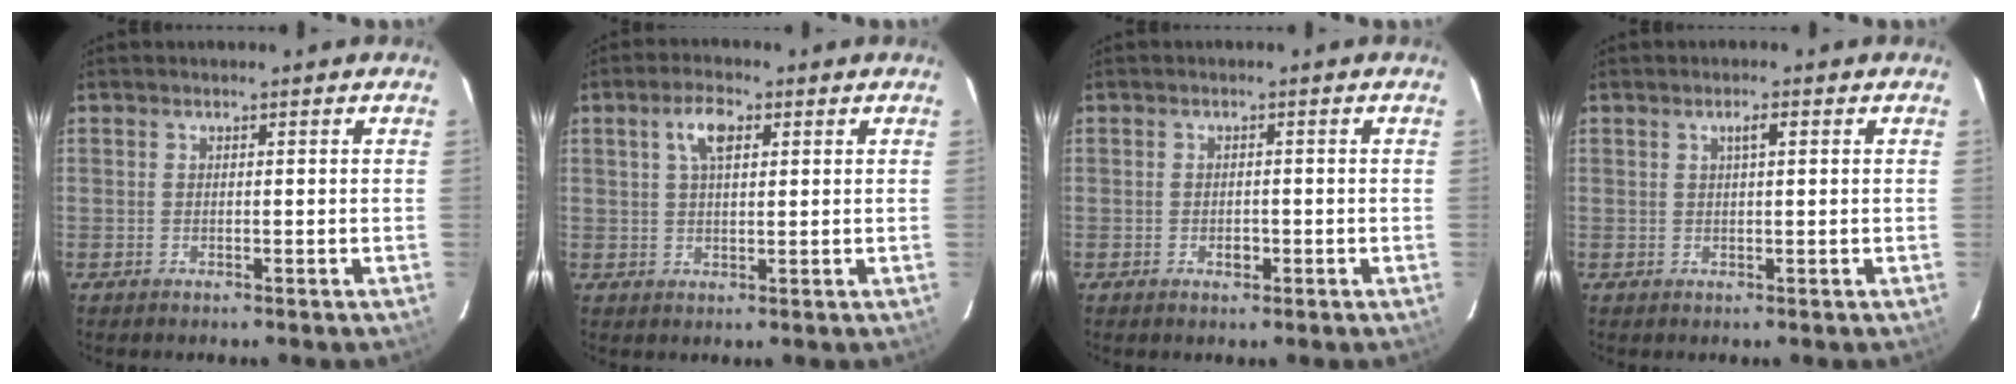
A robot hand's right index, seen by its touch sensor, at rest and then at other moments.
{"total": 4.8, "force": [1.9, 2.1, 3.9], "torque": [-0.072, 0.012, 0.034]}
{"total": 1.6, "force": [-0.7, 1.2, 0.9], "torque": [-0.016, 0.001, -0.009]}
{"total": 1.7, "force": [0.6, 0.3, 1.5], "torque": [-0.026, 0.005, 0.011]}